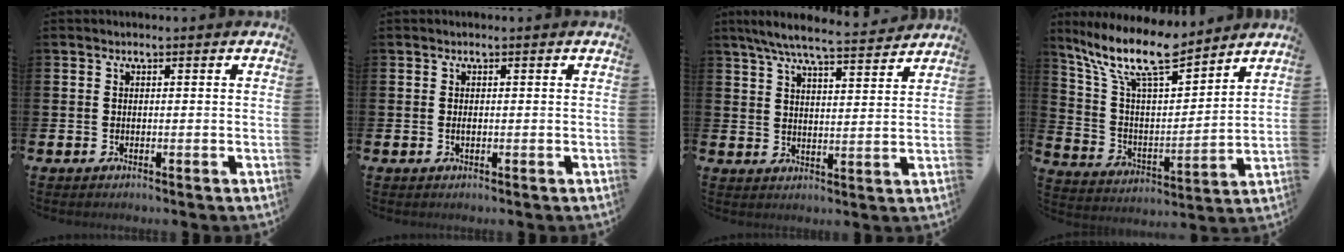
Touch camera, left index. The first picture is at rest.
{"total": 0.6, "force": [0.0, 0.3, 0.5], "torque": [-0.010, 0.000, -0.002]}
{"total": 7.3, "force": [6.7, 0.6, 2.8], "torque": [-0.068, -0.038, 0.117]}
{"total": 12.6, "force": [10.5, 3.1, 6.2], "torque": [-0.159, -0.055, 0.184]}